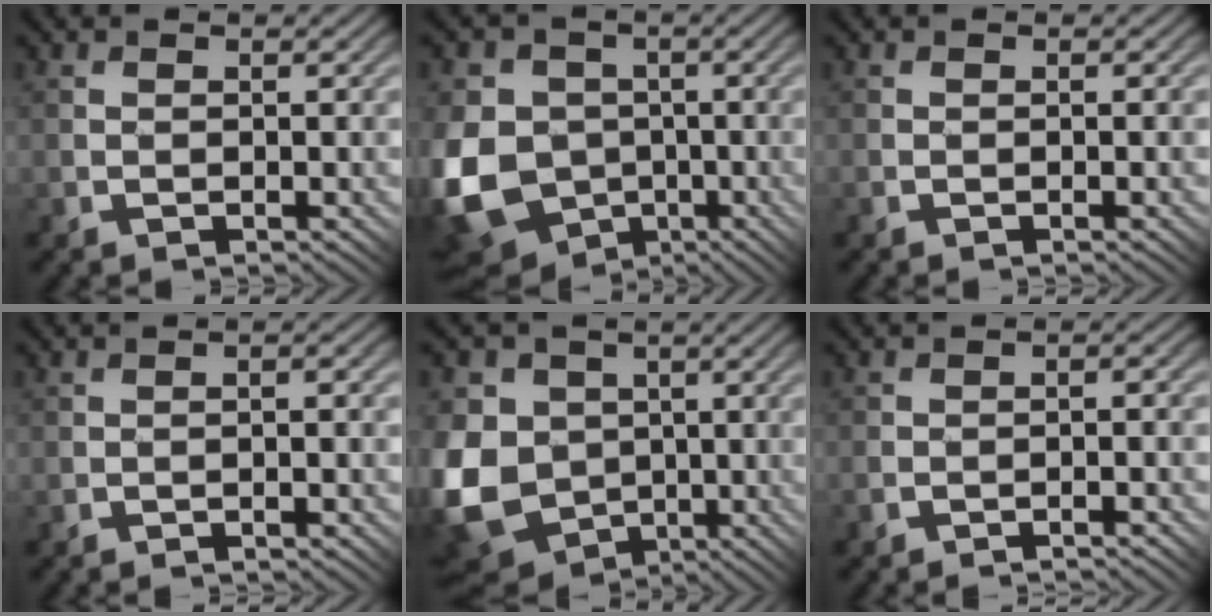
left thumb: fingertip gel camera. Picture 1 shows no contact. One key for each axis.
{"total": 13.3, "fx": -3.6, "fy": 11.2, "fz": 6.4, "tx": -0.196, "ty": -0.033, "tz": -0.083}
{"total": 1.1, "fx": -0.5, "fy": 0.2, "fz": 0.9, "tx": -0.011, "ty": 0.003, "tz": -0.005}
{"total": 2.4, "fx": -1.3, "fy": 0.5, "fz": 1.9, "tx": -0.025, "ty": 0.007, "tz": -0.018}
{"total": 12.7, "fx": -2.0, "fy": 10.8, "fz": 6.3, "tx": -0.186, "ty": -0.022, "tz": -0.056}
{"total": 2.3, "fx": -2.0, "fy": 0.3, "fz": 1.2, "tx": -0.017, "ty": 0.010, "tz": -0.039}